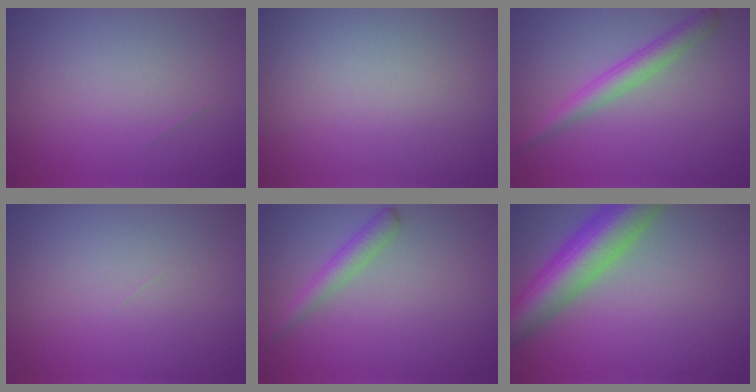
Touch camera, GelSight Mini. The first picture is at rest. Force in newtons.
{"total": 0.0}
{"total": 3.0, "press": 3.0, "slide": 0.1}
{"total": 0.0}
{"total": 2.2, "press": 2.2, "slide": 0.1}
{"total": 9.2, "press": 9.2, "slide": 0.4}